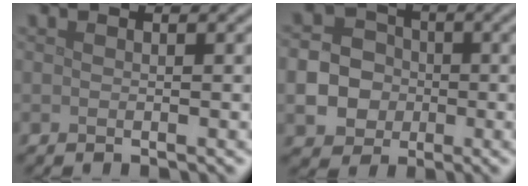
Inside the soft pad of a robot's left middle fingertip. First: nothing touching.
{"total": 7.0, "force": [-1.6, 6.3, 2.4], "torque": [-0.046, -0.007, -0.047]}